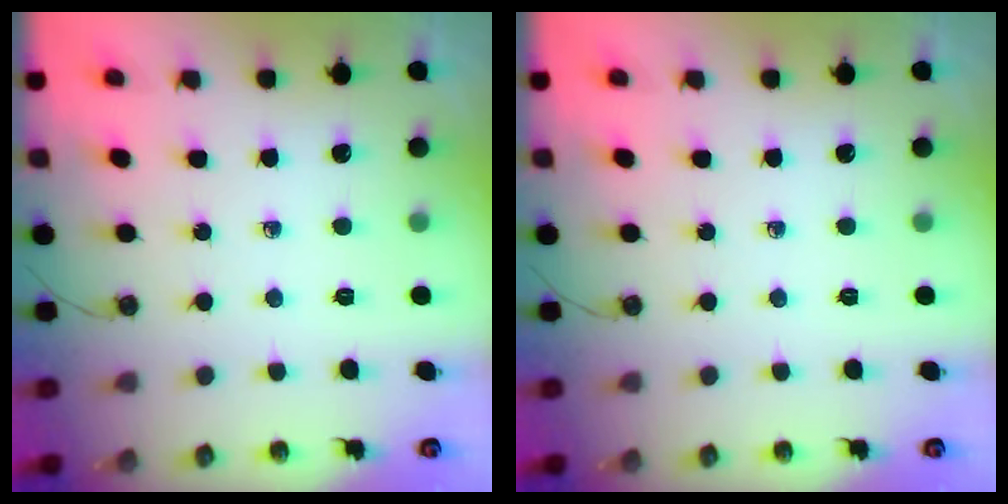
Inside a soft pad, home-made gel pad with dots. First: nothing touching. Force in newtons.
{"total": 0.0}